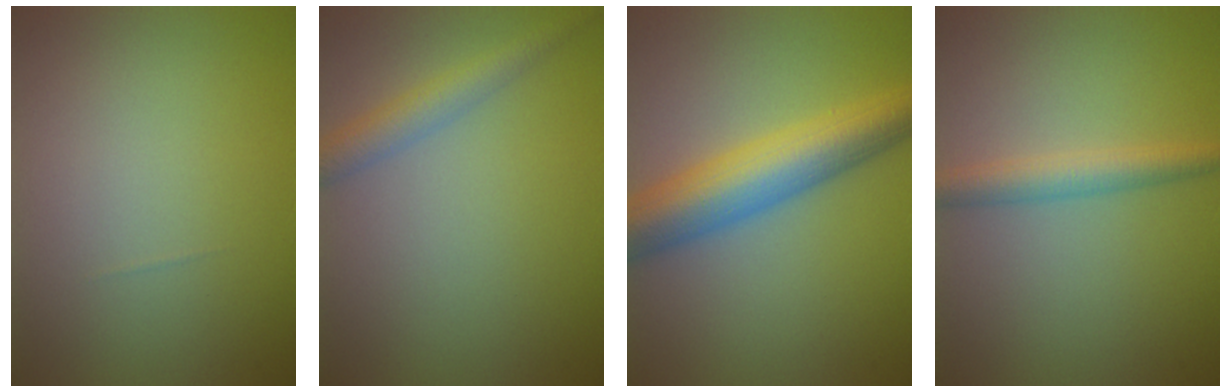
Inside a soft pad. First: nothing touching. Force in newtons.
{"total": 2.8, "press": 2.8, "slide": 0.1}
{"total": 7.9, "press": 7.9, "slide": 0.3}
{"total": 2.9, "press": 2.9, "slide": 0.1}